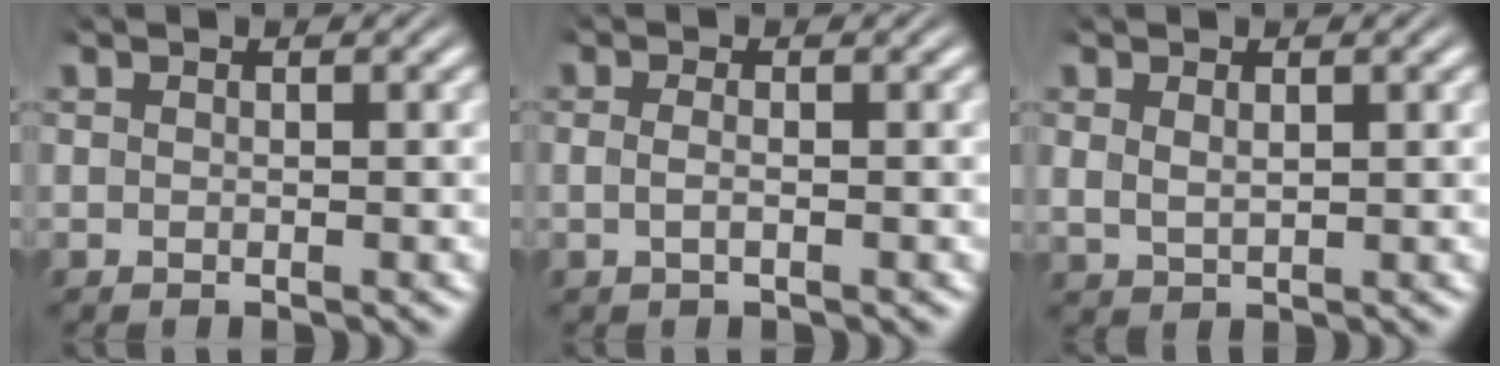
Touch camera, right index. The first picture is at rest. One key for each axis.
{"total": 1.2, "fx": -0.4, "fy": 0.2, "fz": 1.1, "tx": -0.030, "ty": -0.009, "tz": -0.003}
{"total": 1.5, "fx": 0.7, "fy": 0.9, "fz": 0.9, "tx": -0.026, "ty": -0.010, "tz": 0.027}